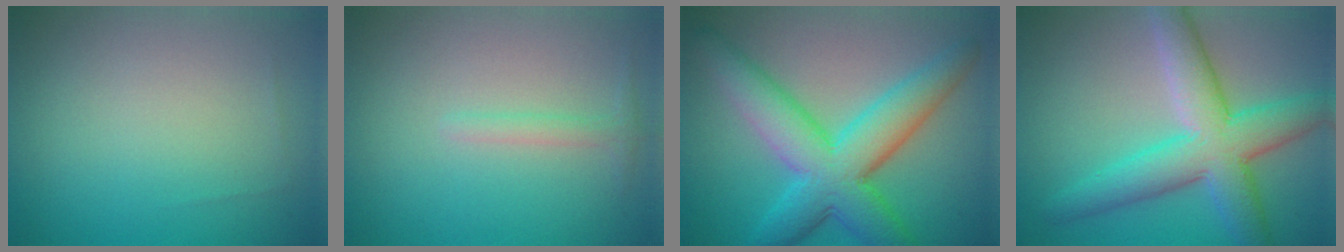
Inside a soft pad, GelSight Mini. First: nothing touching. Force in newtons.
{"total": 1.1, "press": 1.1, "slide": 0.0}
{"total": 8.5, "press": 8.5, "slide": 0.0}
{"total": 7.5, "press": 7.5, "slide": 0.3}